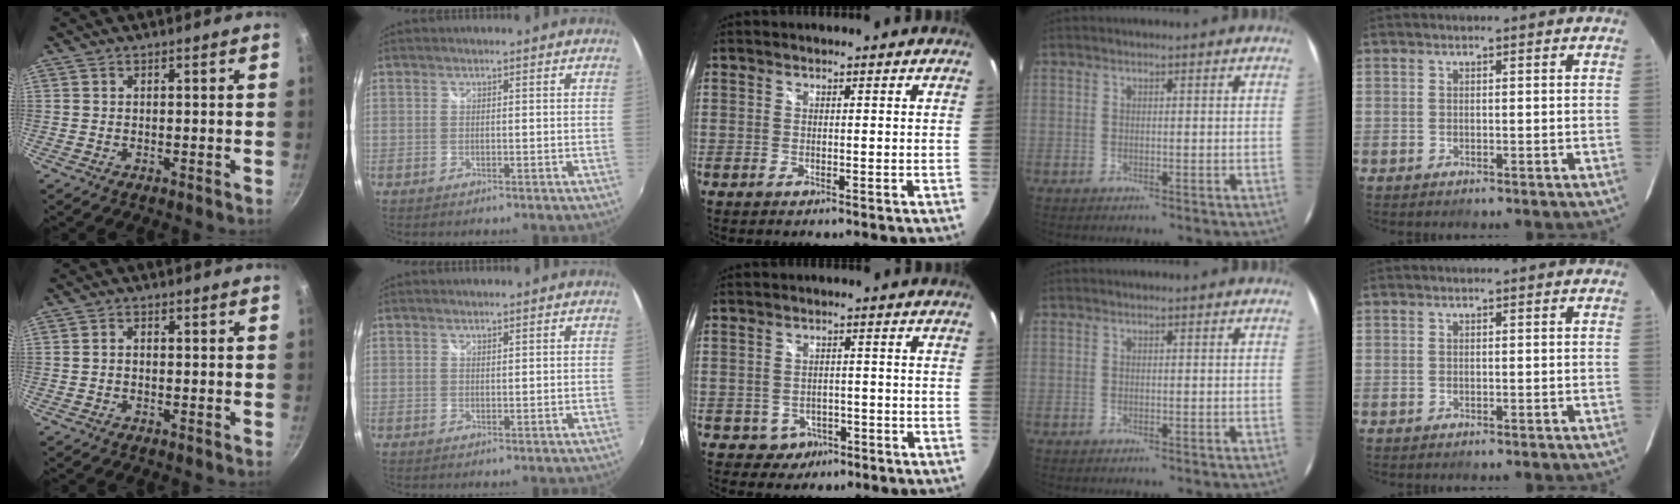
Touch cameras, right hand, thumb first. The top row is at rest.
{"thumb": {"total": 1.3, "force": [-0.3, 0.9, 0.9], "torque": [-0.017, 0.009, -0.007]}, "index": {"total": 0.6, "force": [0.6, 0.2, 0.2], "torque": [-0.003, 0.002, 0.011]}, "middle": {"total": 4.1, "force": [-1.6, 3.6, 1.0], "torque": [-0.034, 0.005, -0.014]}}